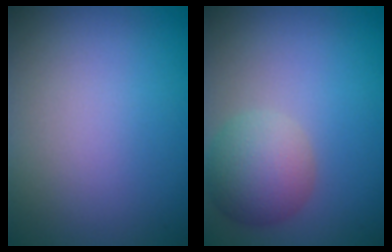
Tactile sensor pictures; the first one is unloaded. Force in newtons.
{"total": 4.2, "press": 4.2, "slide": 0.2}